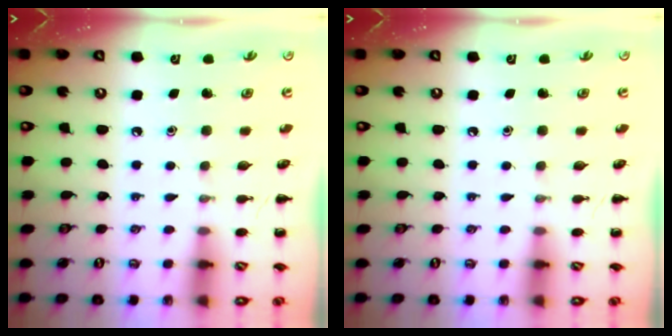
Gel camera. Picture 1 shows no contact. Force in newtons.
{"total": 0.0}